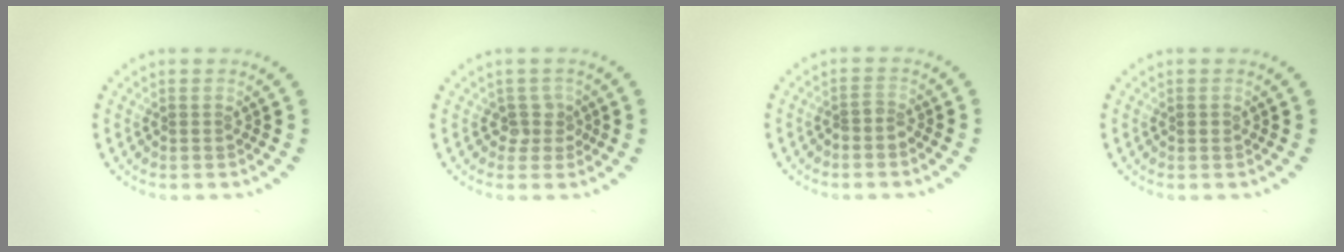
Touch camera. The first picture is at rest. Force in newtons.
{"total": 1.8, "press": 1.3, "slide": 1.3}
{"total": 1.0, "press": 0.6, "slide": 0.8}
{"total": 0.8, "press": 0.7, "slide": 0.2}